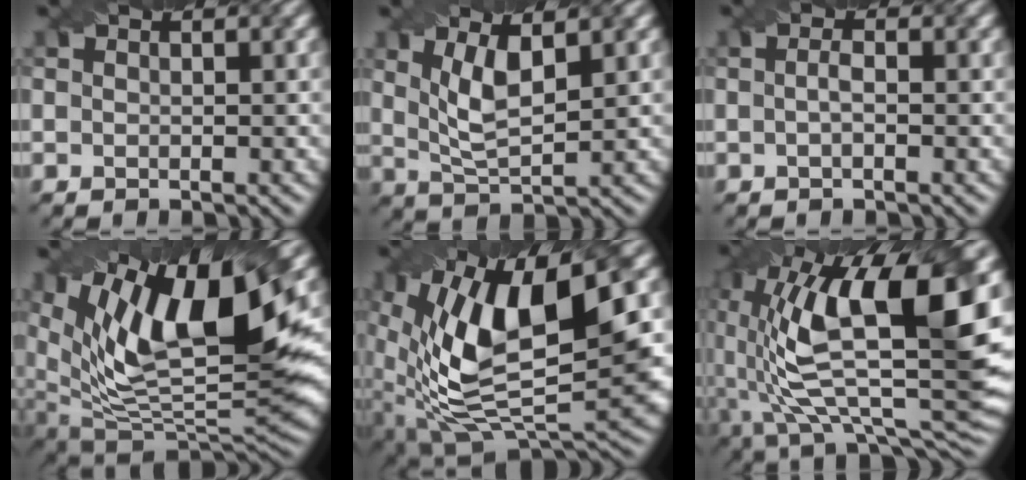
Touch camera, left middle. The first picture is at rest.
{"total": 4.3, "force": [1.5, 1.5, 3.8], "torque": [-0.084, -0.005, 0.033]}
{"total": 1.1, "force": [-0.3, 0.3, 1.0], "torque": [-0.022, 0.000, -0.004]}
{"total": 13.8, "force": [5.8, 5.1, 11.5], "torque": [-0.208, 0.006, 0.101]}
{"total": 15.0, "force": [2.3, 7.0, 13.0], "torque": [-0.246, -0.005, 0.041]}
{"total": 16.5, "force": [3.3, 7.4, 14.4], "torque": [-0.277, 0.005, 0.053]}